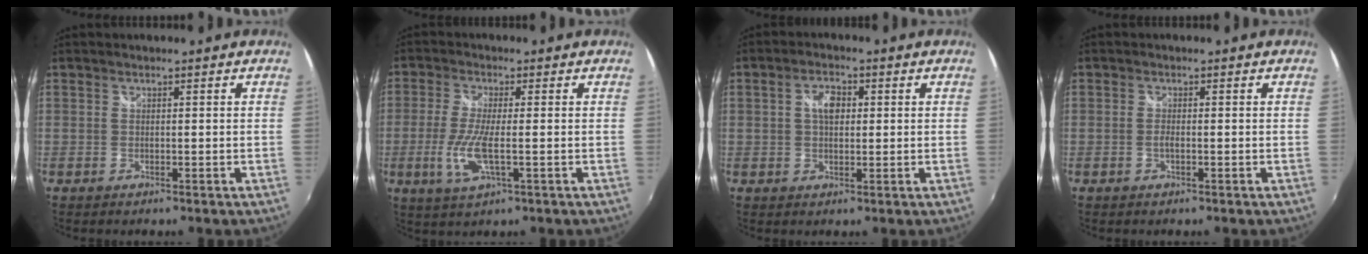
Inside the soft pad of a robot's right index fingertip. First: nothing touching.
{"total": 7.4, "force": [-1.8, 1.4, 7.1], "torque": [-0.152, -0.013, -0.036]}
{"total": 4.2, "force": [0.7, 2.6, 3.2], "torque": [-0.056, 0.011, 0.012]}
{"total": 1.2, "force": [-0.4, 0.1, 1.1], "torque": [-0.024, -0.002, -0.008]}